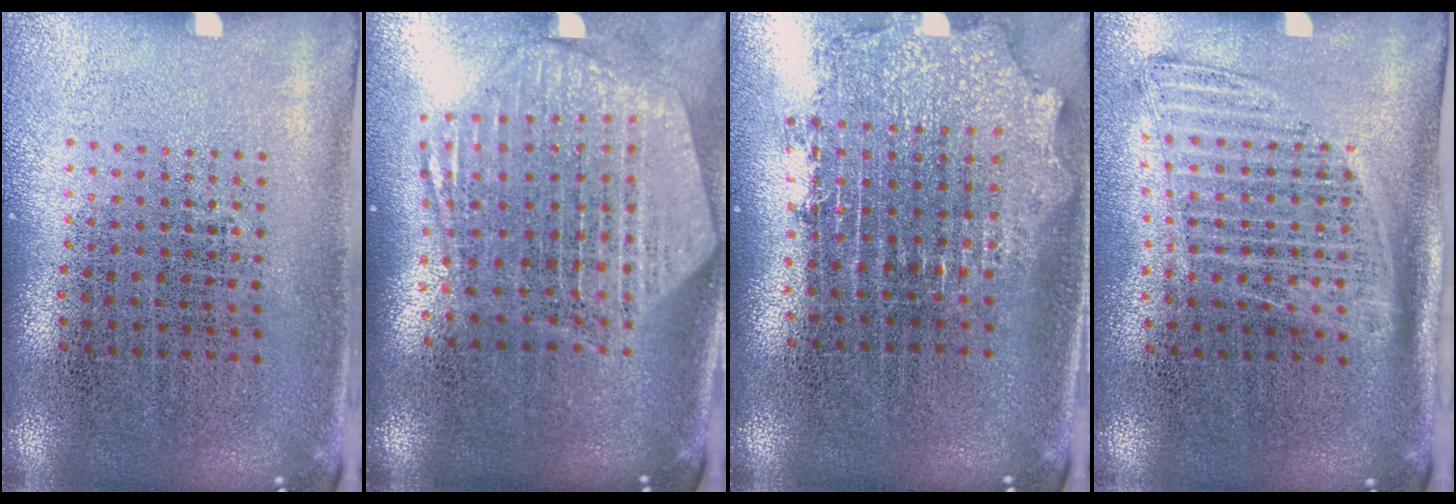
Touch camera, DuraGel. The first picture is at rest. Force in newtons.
{"total": 2.8, "press": 2.3, "slide": 1.6}
{"total": 2.1, "press": 1.7, "slide": 1.3}
{"total": 1.3, "press": 1.1, "slide": 0.7}